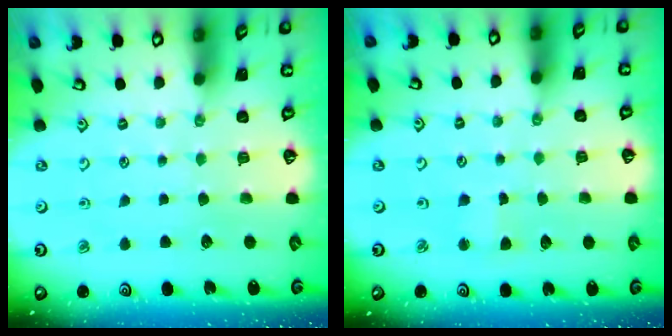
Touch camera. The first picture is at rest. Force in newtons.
{"total": 2.5, "press": 2.5, "slide": 0.2}